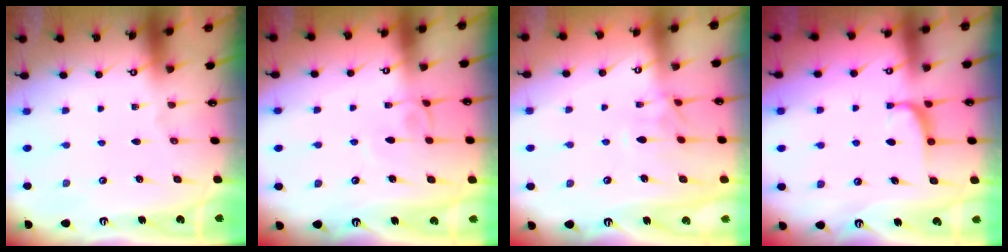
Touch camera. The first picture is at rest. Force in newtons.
{"total": 2.9, "press": 2.9, "slide": 0.3}
{"total": 1.0, "press": 0.4, "slide": 0.9}
{"total": 1.6, "press": 1.5, "slide": 0.5}